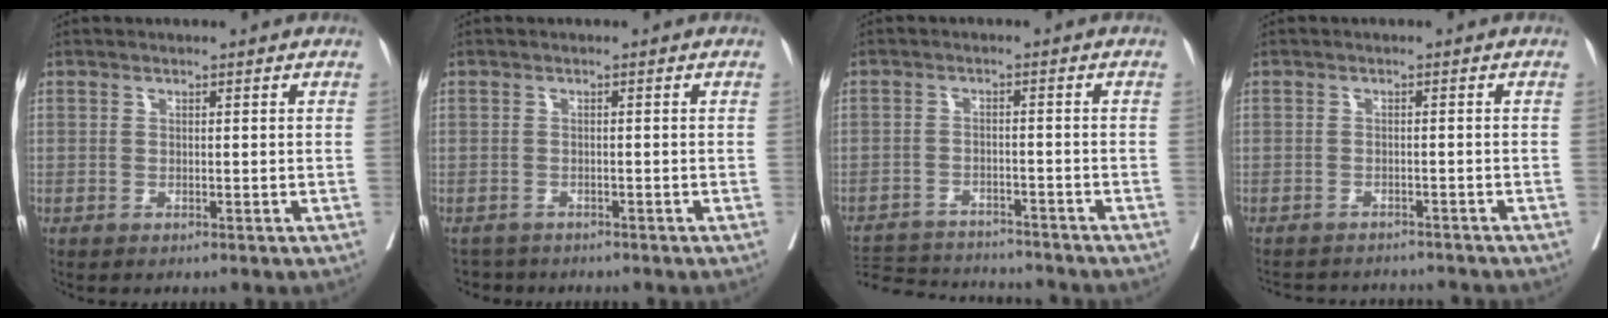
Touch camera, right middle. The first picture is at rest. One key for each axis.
{"total": 3.4, "fx": -3.2, "fy": 1.2, "fz": -0.1, "tx": 0.003, "ty": -0.002, "tz": -0.049}
{"total": 13.4, "fx": -12.8, "fy": 2.0, "fz": 3.2, "tx": -0.061, "ty": 0.006, "tz": -0.181}
{"total": 10.3, "fx": -9.8, "fy": 1.8, "fz": 2.4, "tx": -0.042, "ty": 0.005, "tz": -0.121}